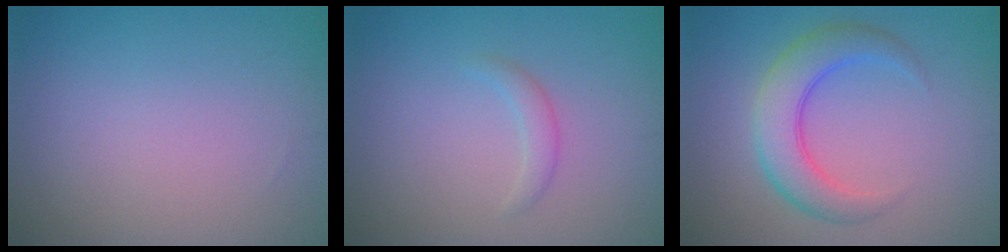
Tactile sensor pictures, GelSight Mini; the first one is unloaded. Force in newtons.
{"total": 1.2, "press": 1.2, "slide": 0.1}
{"total": 4.7, "press": 4.7, "slide": 0.2}